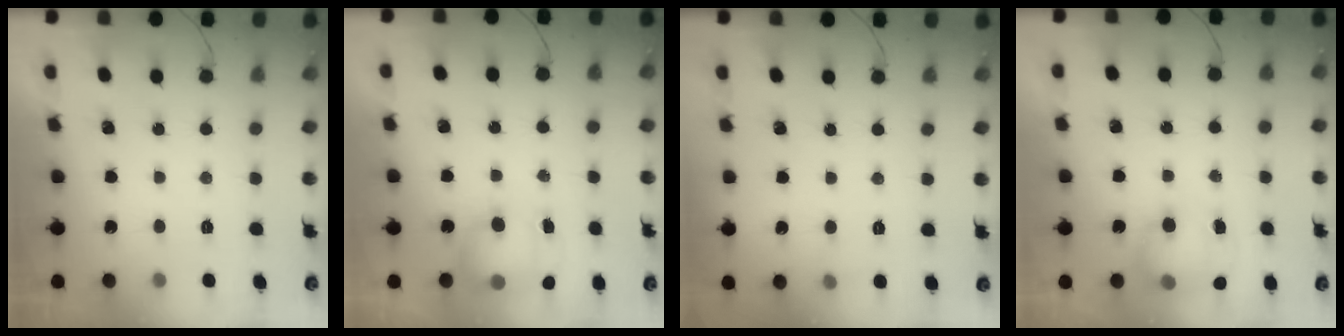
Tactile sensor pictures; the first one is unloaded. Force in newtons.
{"total": 11.2, "press": 9.0, "slide": 6.7}
{"total": 3.6, "press": 3.3, "slide": 1.4}
{"total": 11.9, "press": 9.5, "slide": 7.1}